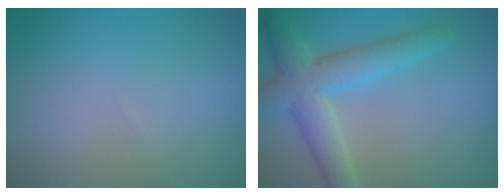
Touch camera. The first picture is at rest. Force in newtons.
{"total": 5.5, "press": 5.5, "slide": 0.2}